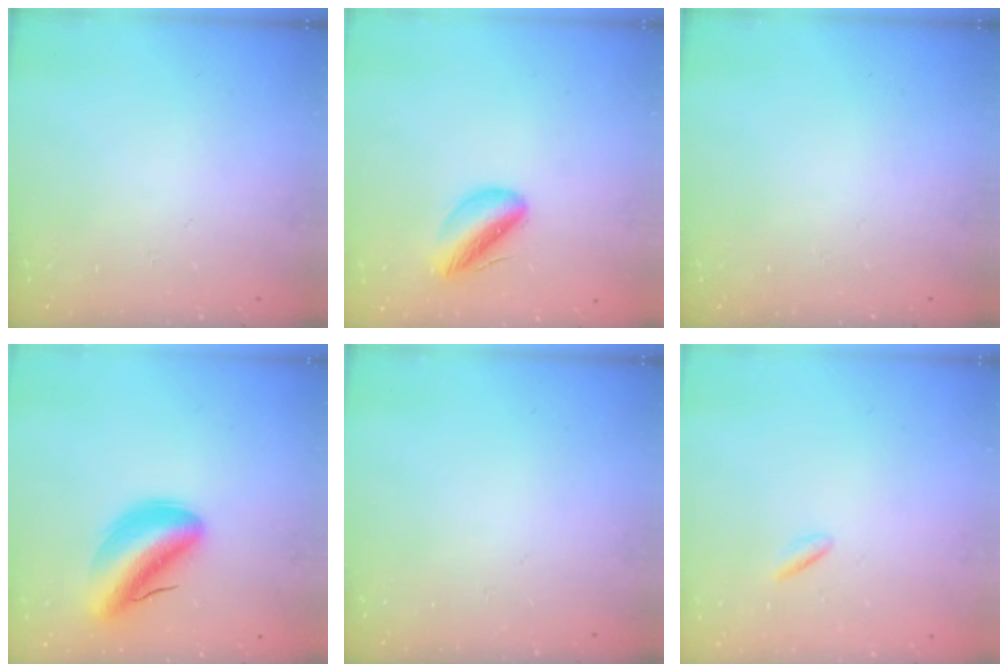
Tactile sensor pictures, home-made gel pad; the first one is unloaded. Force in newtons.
{"total": 8.0, "press": 7.9, "slide": 1.3}
{"total": 0.0}
{"total": 8.6, "press": 8.1, "slide": 2.8}
{"total": 0.0}
{"total": 1.2, "press": 1.1, "slide": 0.4}